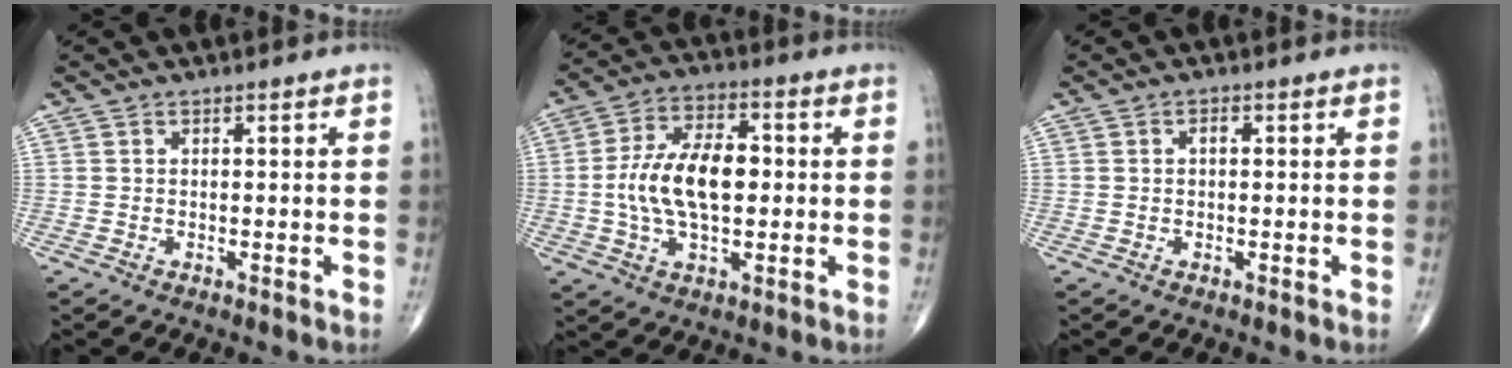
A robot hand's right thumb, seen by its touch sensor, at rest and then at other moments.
{"total": 13.8, "force": [-0.2, 7.2, 11.8], "torque": [-0.215, 0.019, -0.007]}
{"total": 1.1, "force": [0.1, 0.6, 1.0], "torque": [-0.014, 0.003, 0.000]}